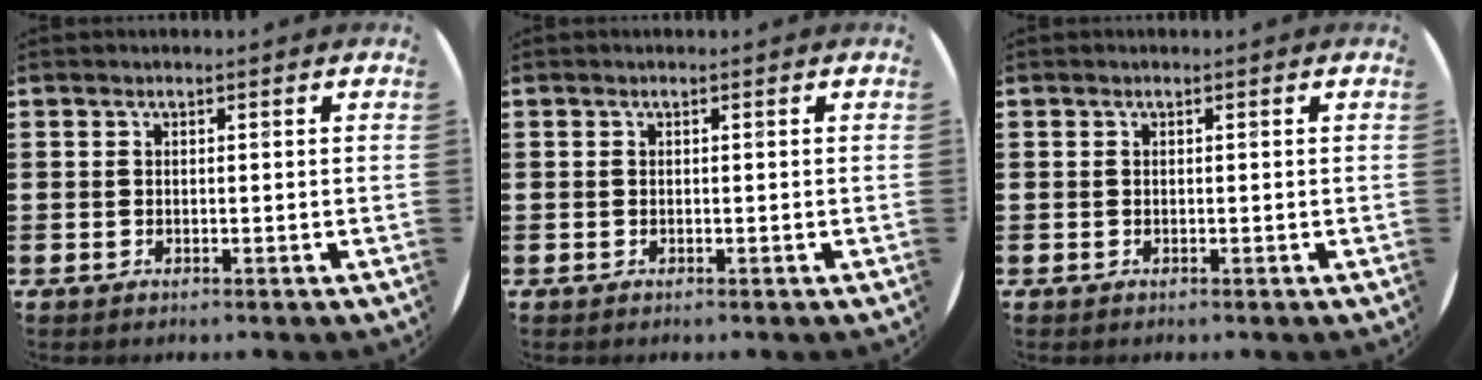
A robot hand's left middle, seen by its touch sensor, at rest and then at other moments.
{"total": 0.0}
{"total": 0.0}